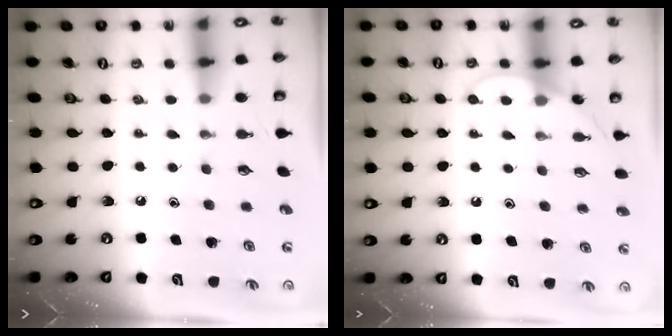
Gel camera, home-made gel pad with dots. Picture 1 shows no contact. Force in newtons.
{"total": 4.0, "press": 4.0, "slide": 0.4}